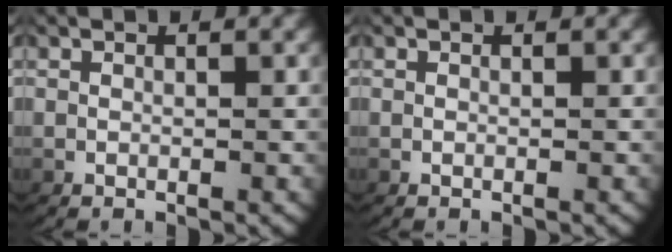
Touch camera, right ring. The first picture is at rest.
{"total": 0.0}